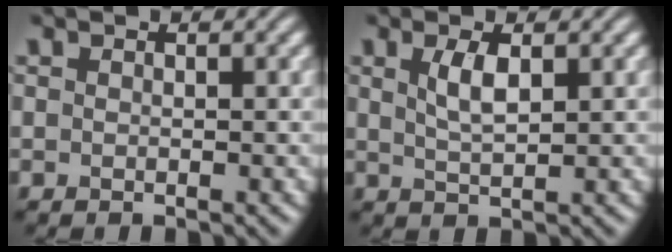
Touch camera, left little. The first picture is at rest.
{"total": 2.4, "force": [0.9, 0.8, 2.1], "torque": [-0.043, 0.000, 0.019]}